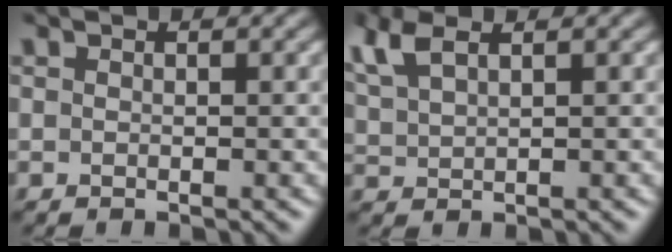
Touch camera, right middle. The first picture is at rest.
{"total": 3.7, "force": [2.3, 1.4, 2.5], "torque": [-0.067, 0.011, 0.048]}